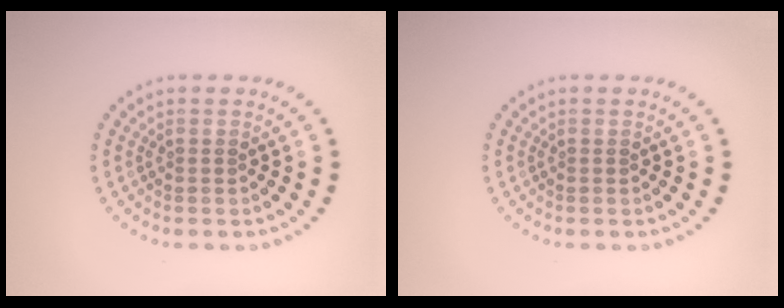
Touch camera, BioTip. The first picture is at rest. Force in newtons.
{"total": 0.0}